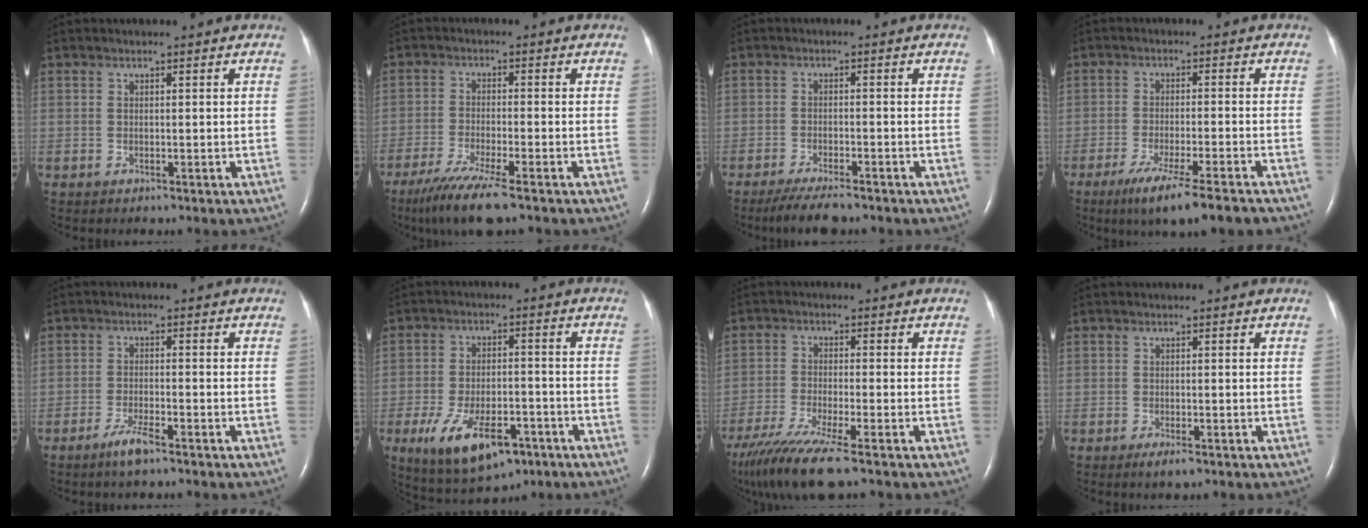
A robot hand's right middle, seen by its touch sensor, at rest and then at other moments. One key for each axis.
{"total": 8.3, "fx": -6.0, "fy": 0.1, "fz": 5.7, "tx": -0.106, "ty": -0.024, "tz": -0.104}
{"total": 5.9, "fx": -4.9, "fy": 0.9, "fz": 3.2, "tx": -0.058, "ty": -0.014, "tz": -0.083}
{"total": 11.2, "fx": -8.3, "fy": 0.1, "fz": 7.4, "tx": -0.114, "ty": -0.027, "tz": -0.127}
{"total": 3.5, "fx": -2.6, "fy": 0.3, "fz": 2.3, "tx": -0.055, "ty": -0.005, "tz": -0.049}
{"total": 11.9, "fx": -6.1, "fy": 5.2, "fz": 8.7, "tx": -0.163, "ty": -0.008, "tz": -0.090}
{"total": 11.3, "fx": -8.3, "fy": 0.2, "fz": 7.7, "tx": -0.142, "ty": -0.032, "tz": -0.144}
{"total": 1.8, "fx": -1.1, "fy": 0.4, "fz": 1.3, "tx": -0.025, "ty": -0.004, "tz": -0.016}